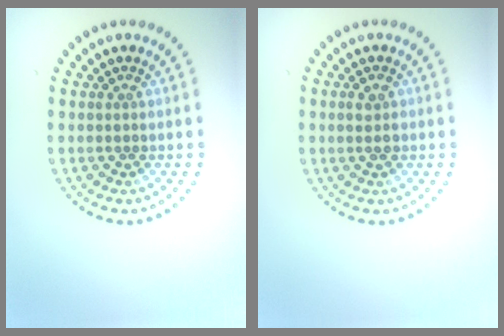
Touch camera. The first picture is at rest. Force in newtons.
{"total": 1.5, "press": 1.5, "slide": 0.1}